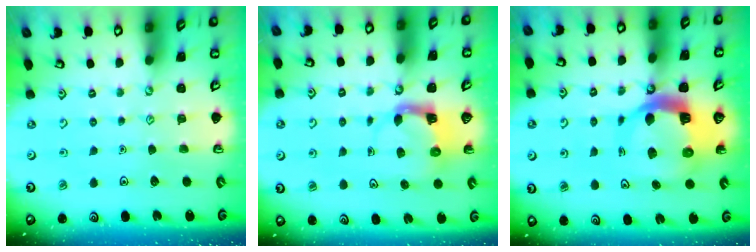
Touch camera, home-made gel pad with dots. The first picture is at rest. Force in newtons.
{"total": 3.9, "press": 3.9, "slide": 0.7}
{"total": 12.6, "press": 12.5, "slide": 1.5}